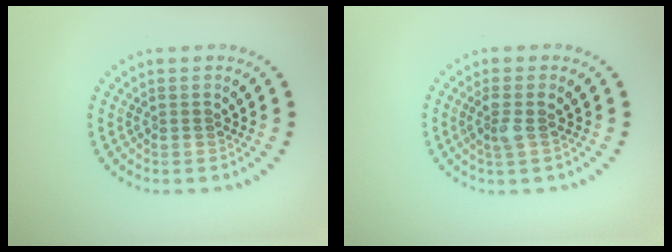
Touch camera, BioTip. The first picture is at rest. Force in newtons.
{"total": 1.7, "press": 1.4, "slide": 0.9}